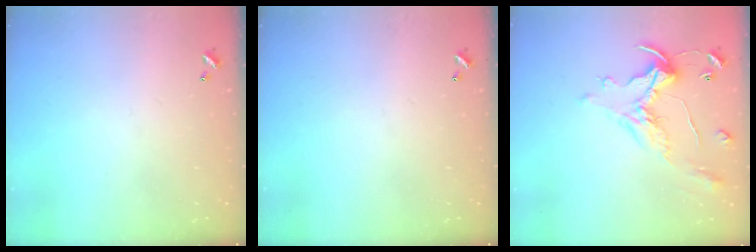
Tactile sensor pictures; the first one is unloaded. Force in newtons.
{"total": 0.0}
{"total": 1.8, "press": 1.5, "slide": 1.1}